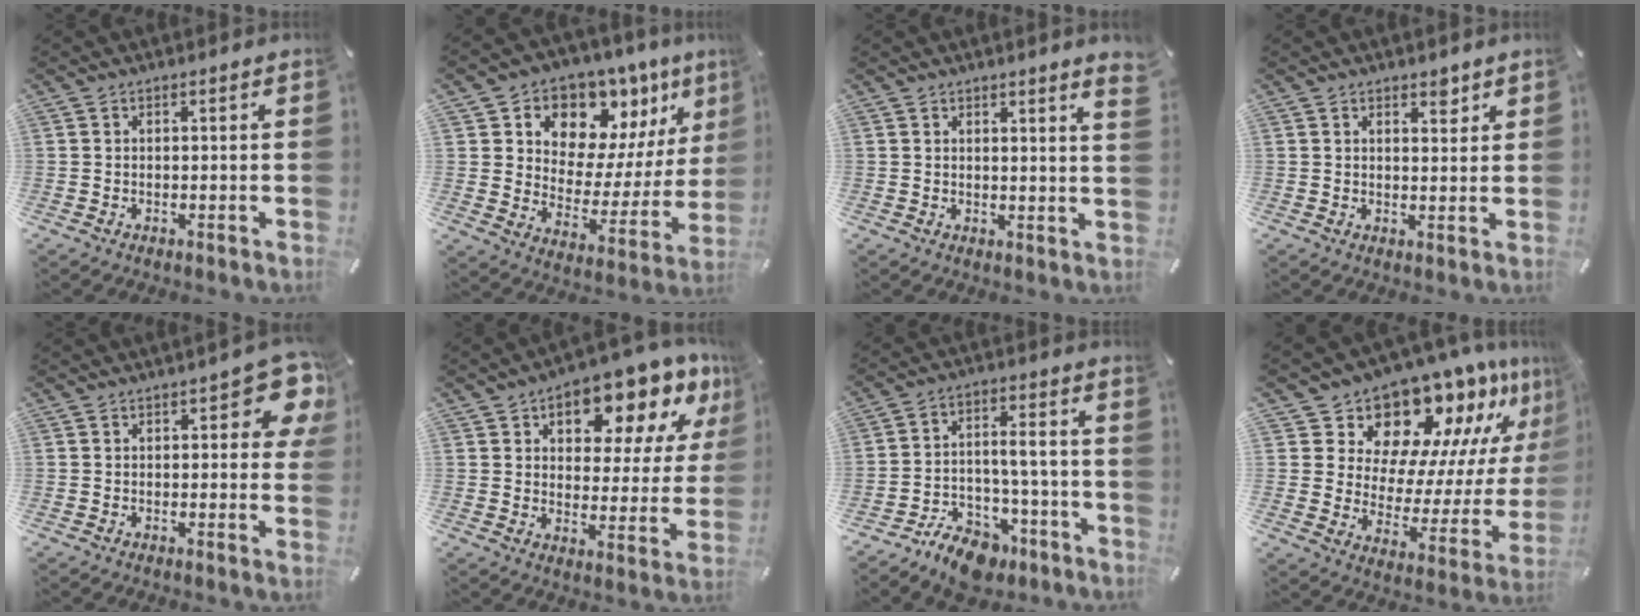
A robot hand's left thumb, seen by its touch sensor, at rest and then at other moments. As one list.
[{"total": 10.9, "force": [8.0, 7.2, 1.6], "torque": [-0.020, -0.102, 0.142]}, {"total": 2.5, "force": [1.9, -0.2, 1.6], "torque": [-0.027, -0.011, 0.033]}, {"total": 2.9, "force": [2.1, 1.5, 1.3], "torque": [-0.005, -0.013, 0.033]}, {"total": 9.2, "force": [4.2, 3.8, 7.2], "torque": [-0.087, -0.019, 0.068]}, {"total": 15.2, "force": [10.6, 7.3, 8.0], "torque": [-0.100, -0.079, 0.174]}, {"total": 11.8, "force": [-7.8, 6.3, 6.2], "torque": [-0.097, 0.058, -0.136]}, {"total": 15.8, "force": [14.8, 5.2, 2.3], "torque": [-0.021, -0.159, 0.241]}]